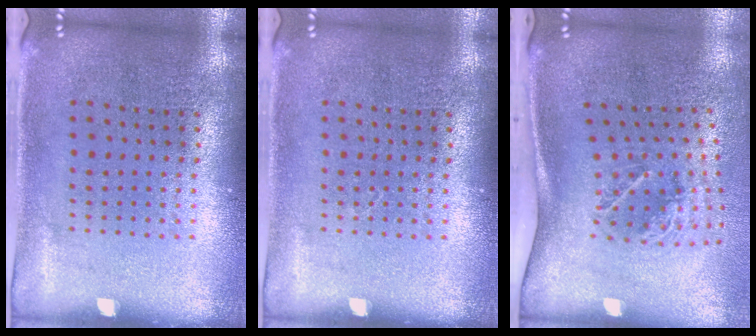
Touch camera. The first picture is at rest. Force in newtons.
{"total": 0.0}
{"total": 2.1, "press": 1.3, "slide": 1.7}